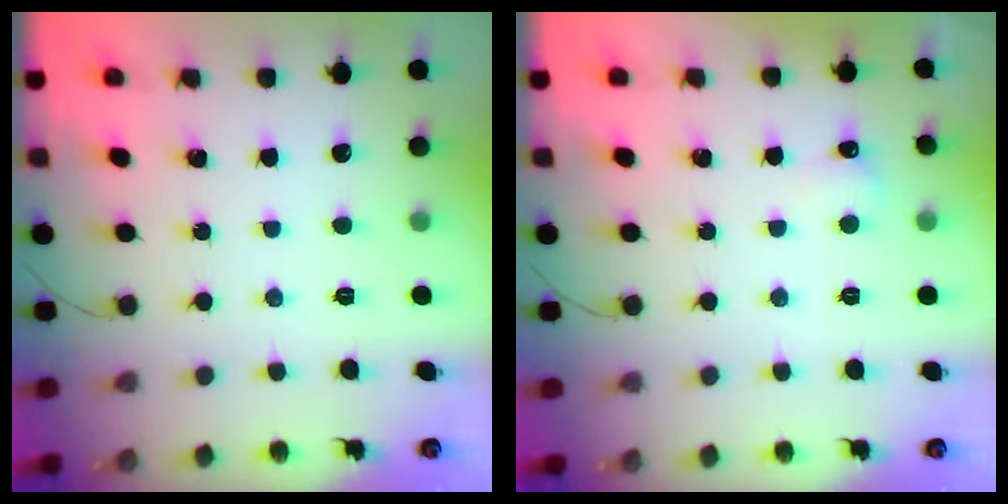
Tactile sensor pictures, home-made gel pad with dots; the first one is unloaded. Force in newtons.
{"total": 4.7, "press": 4.5, "slide": 1.5}